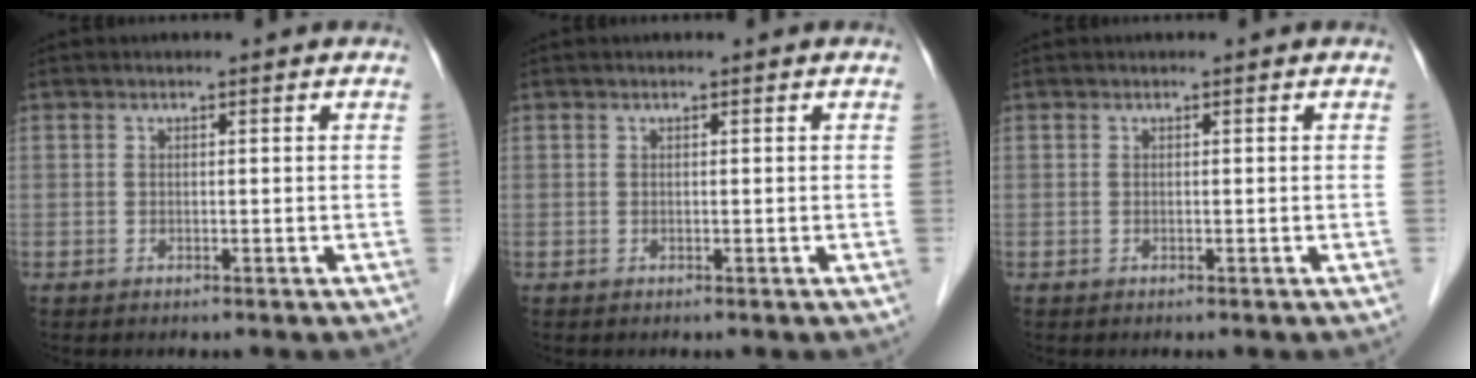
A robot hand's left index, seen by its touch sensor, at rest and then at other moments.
{"total": 0.0}
{"total": 0.0}